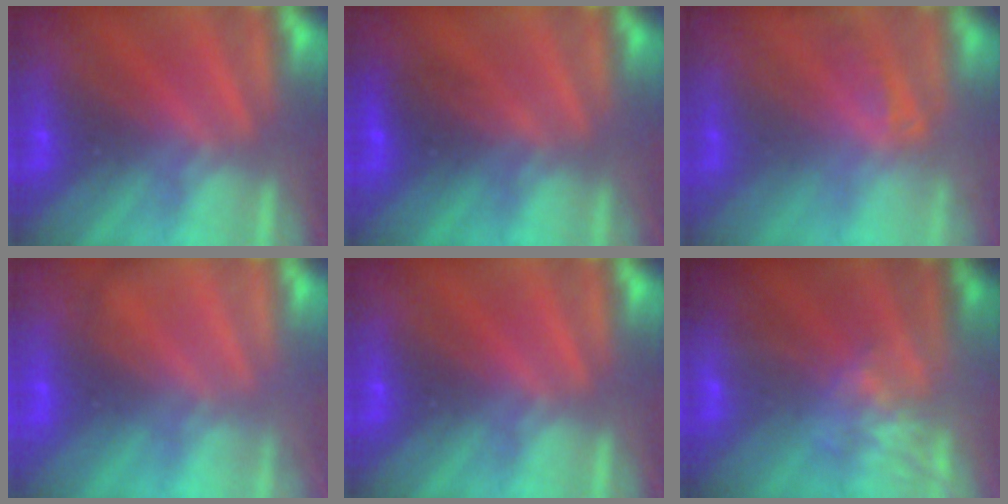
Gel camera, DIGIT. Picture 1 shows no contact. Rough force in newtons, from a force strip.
{"total": 2.6}
{"total": 1.1}
{"total": 2.1}
{"total": 0.0}
{"total": 9.1}